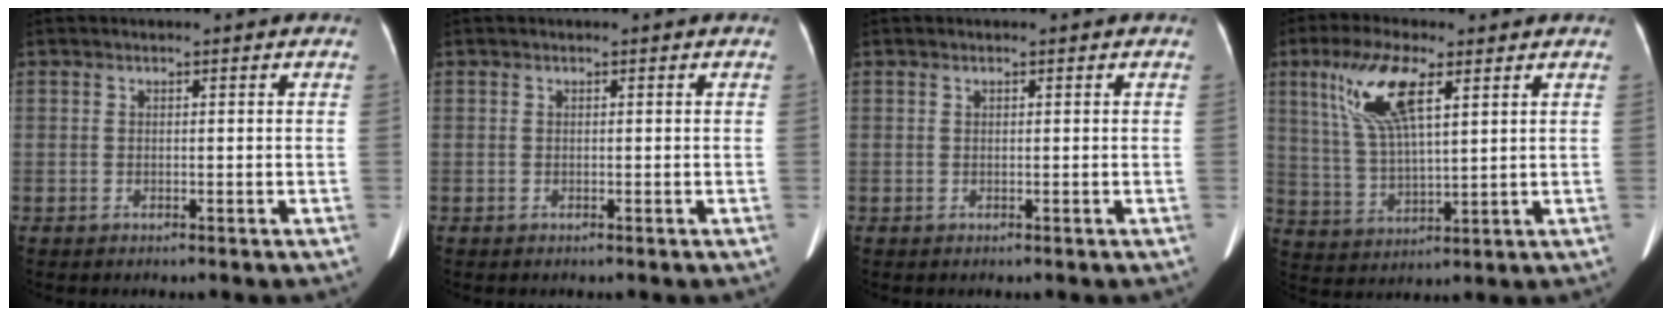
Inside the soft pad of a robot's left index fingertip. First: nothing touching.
{"total": 0.0}
{"total": 0.0}
{"total": 10.7, "force": [5.1, 2.6, 9.1], "torque": [-0.199, 0.012, 0.103]}